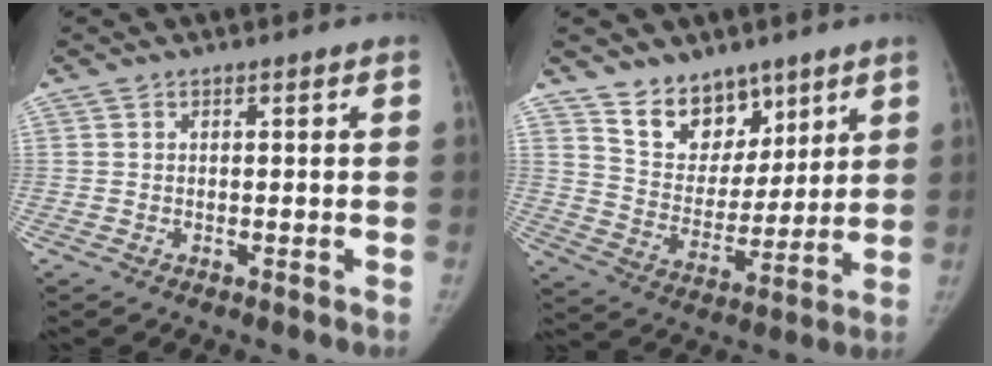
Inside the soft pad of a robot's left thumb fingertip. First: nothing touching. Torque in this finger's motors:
{"motor_torque": [0.02, 0.08, 0.62, -0.53, 0.08]}